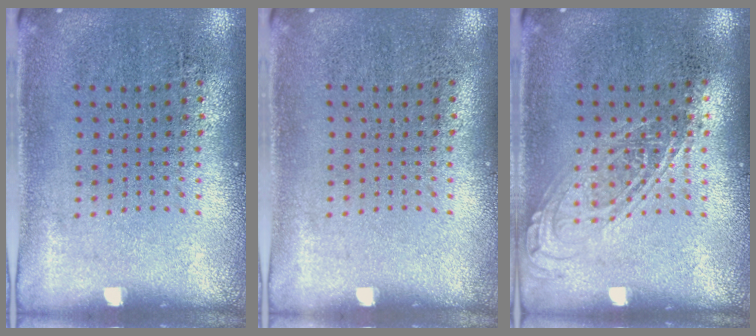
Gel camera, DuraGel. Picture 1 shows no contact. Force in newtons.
{"total": 0.0}
{"total": 1.0, "press": 1.0, "slide": 0.1}